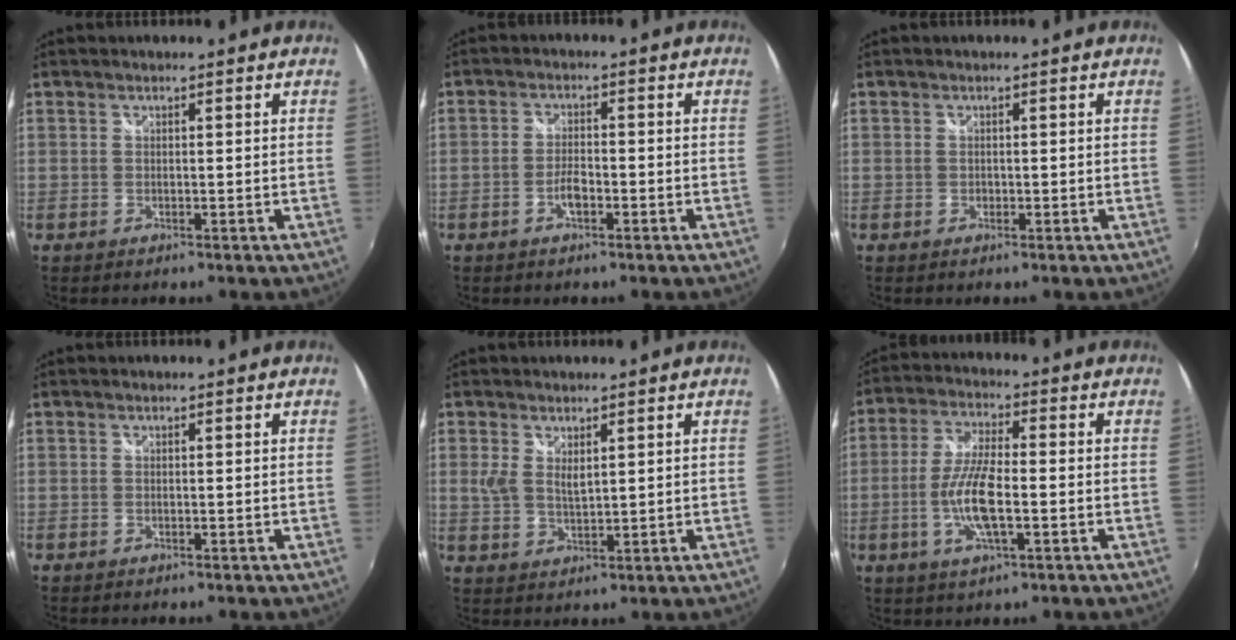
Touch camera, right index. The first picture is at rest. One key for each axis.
{"total": 3.2, "fx": -1.6, "fy": 1.2, "fz": 2.4, "tx": -0.054, "ty": 0.002, "tz": -0.031}
{"total": 0.6, "fx": -0.2, "fy": 0.6, "fz": 0.1, "tx": 0.000, "ty": -0.003, "tz": -0.003}
{"total": 0.0}
{"total": 3.9, "fx": 1.6, "fy": 1.8, "fz": 3.1, "tx": -0.054, "ty": -0.004, "tz": 0.031}
{"total": 9.8, "fx": -2.4, "fy": 2.6, "fz": 9.1, "tx": -0.188, "ty": -0.003, "tz": -0.048}